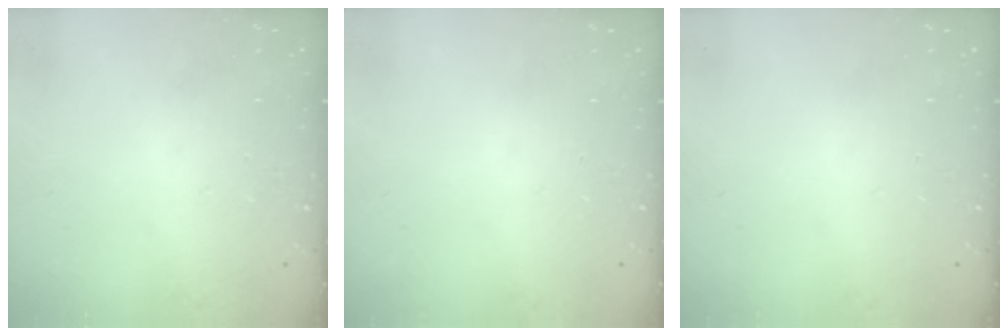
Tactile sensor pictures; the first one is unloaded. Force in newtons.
{"total": 0.0}
{"total": 0.0}